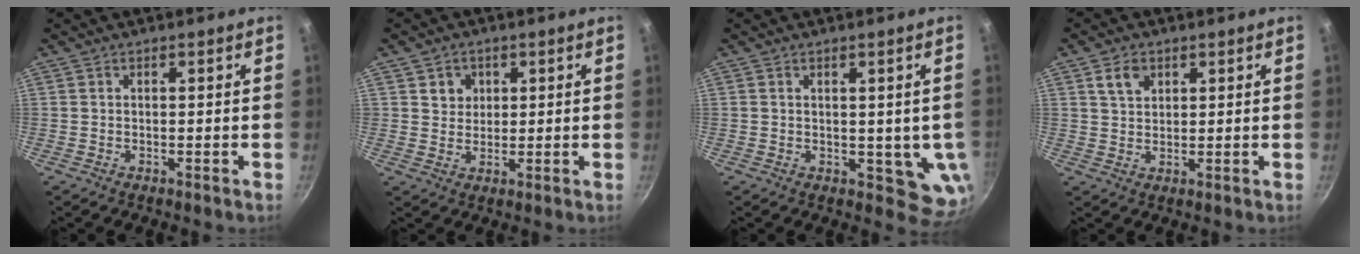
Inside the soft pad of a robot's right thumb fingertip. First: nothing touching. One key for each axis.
{"total": 4.0, "fx": 1.5, "fy": 3.6, "fz": 1.0, "tx": 0.009, "ty": -0.001, "tz": 0.022}
{"total": 6.5, "fx": 0.7, "fy": 3.8, "fz": 5.2, "tx": -0.050, "ty": -0.014, "tz": 0.017}
{"total": 4.3, "fx": 2.0, "fy": 3.0, "fz": 2.4, "tx": -0.032, "ty": -0.003, "tz": 0.039}